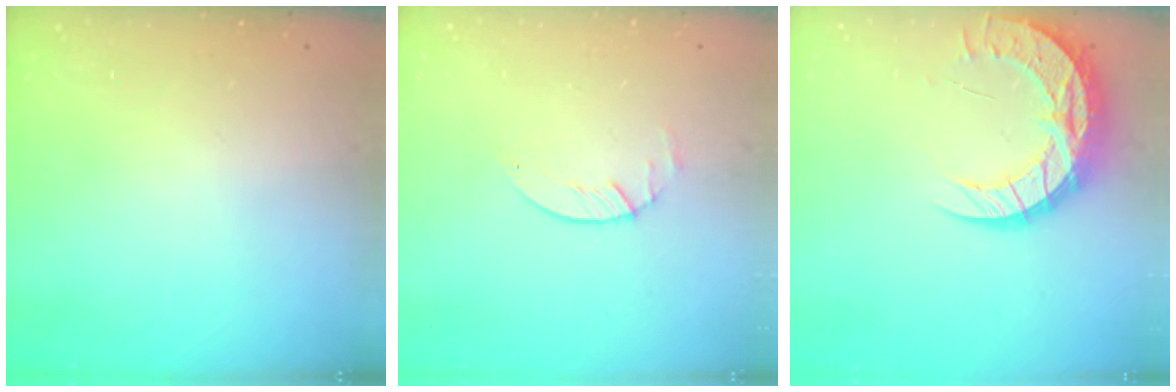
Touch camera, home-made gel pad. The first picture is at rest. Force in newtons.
{"total": 1.7, "press": 1.6, "slide": 0.2}
{"total": 13.4, "press": 13.4, "slide": 1.0}